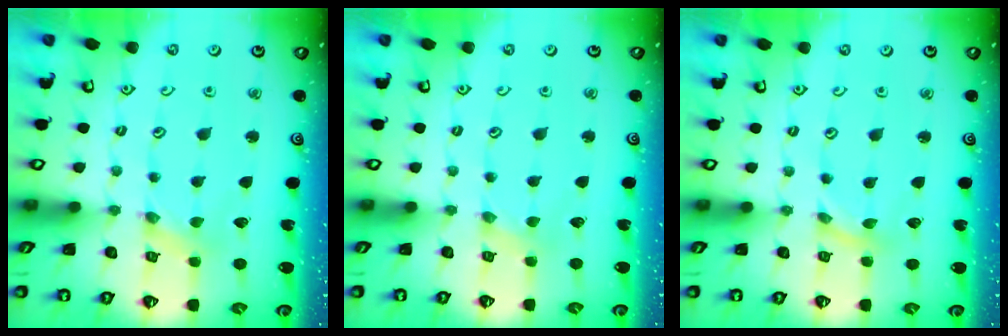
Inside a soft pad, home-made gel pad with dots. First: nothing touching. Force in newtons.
{"total": 0.0}
{"total": 0.0}